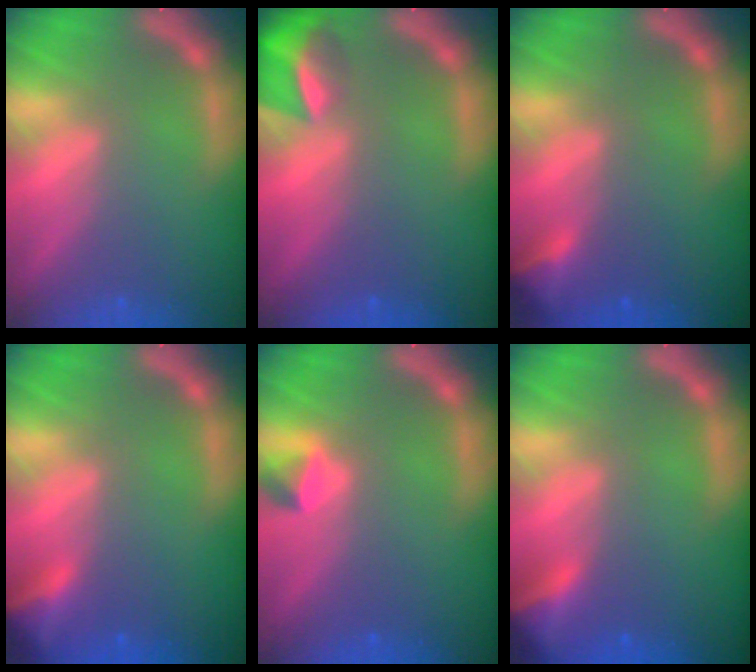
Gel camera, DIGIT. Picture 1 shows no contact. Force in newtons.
{"total": 4.9}
{"total": 2.4}
{"total": 3.5}
{"total": 1.4}
{"total": 3.9}